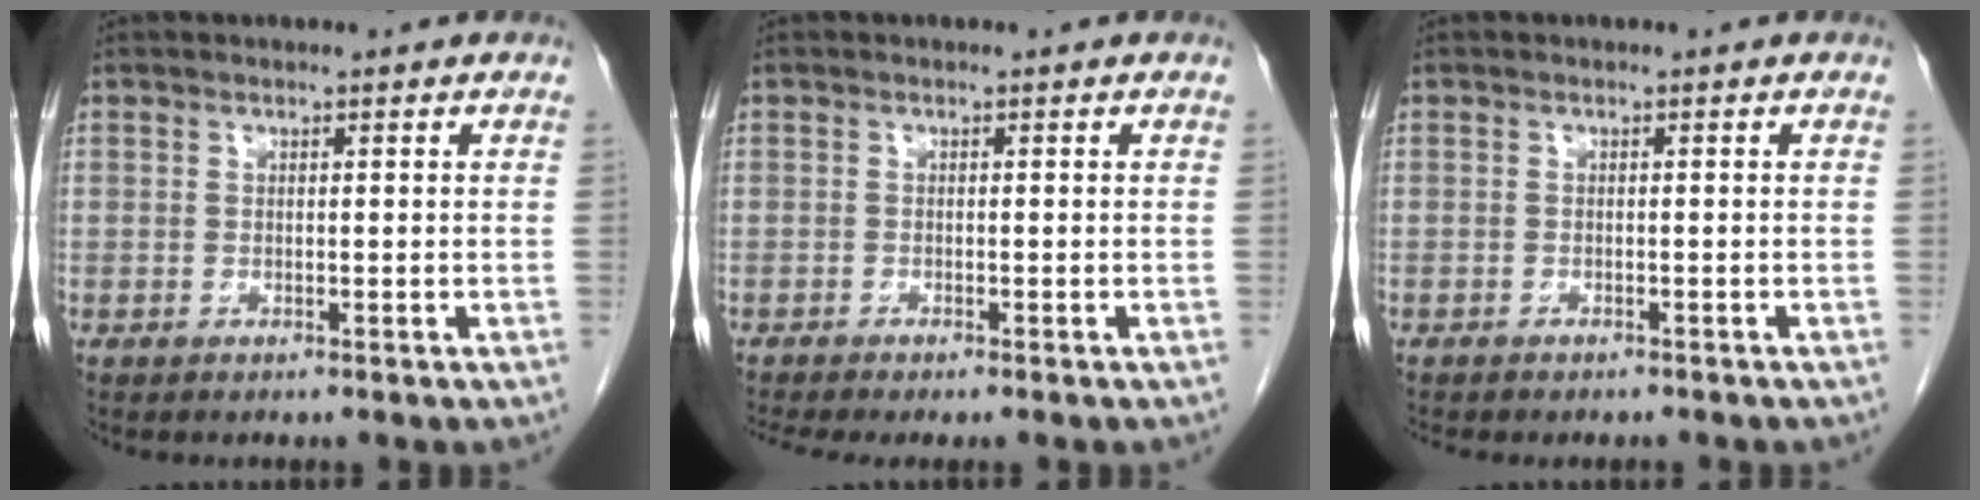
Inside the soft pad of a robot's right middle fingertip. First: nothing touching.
{"total": 2.4, "force": [-1.9, 0.2, 1.4], "torque": [-0.023, -0.010, -0.029]}
{"total": 3.4, "force": [-3.0, 0.9, 1.2], "torque": [-0.021, -0.007, -0.034]}